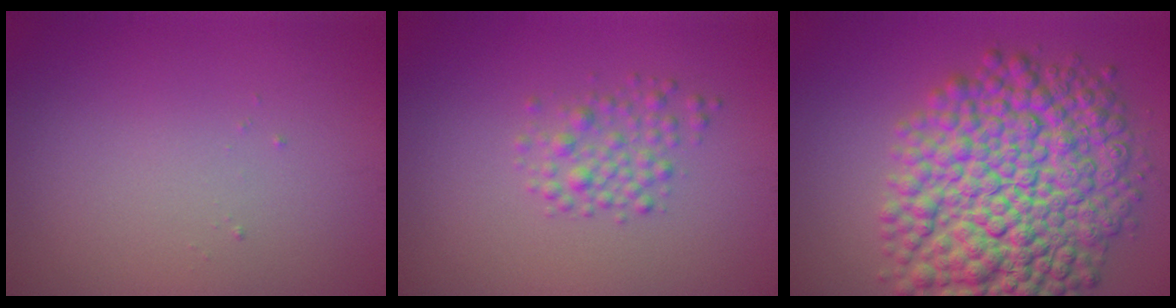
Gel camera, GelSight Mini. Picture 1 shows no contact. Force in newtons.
{"total": 2.2, "press": 2.2, "slide": 0.1}
{"total": 13.4, "press": 13.4, "slide": 0.1}